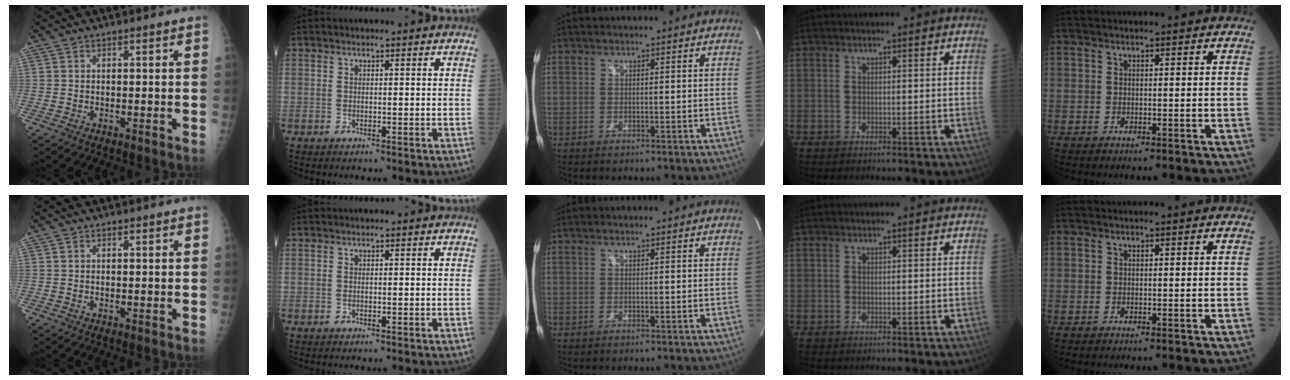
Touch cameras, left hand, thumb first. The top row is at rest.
{}